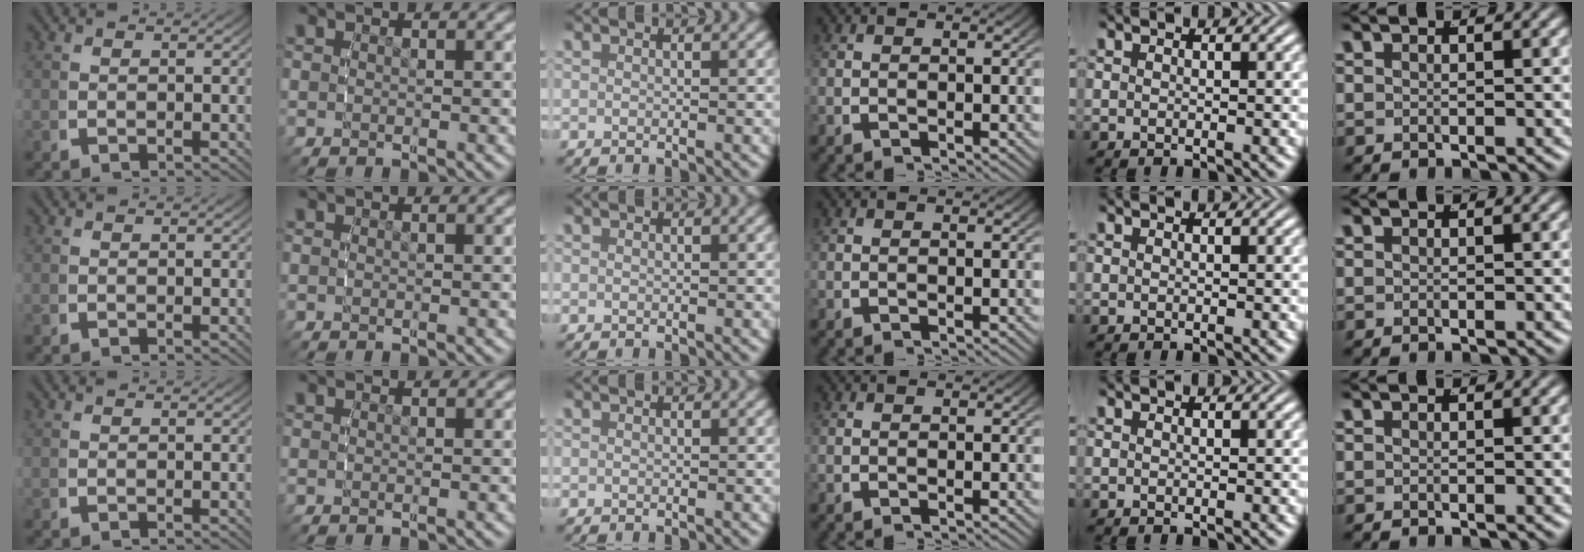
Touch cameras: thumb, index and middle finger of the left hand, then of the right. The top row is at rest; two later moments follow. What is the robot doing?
{"motion": "reach", "object": "router"}